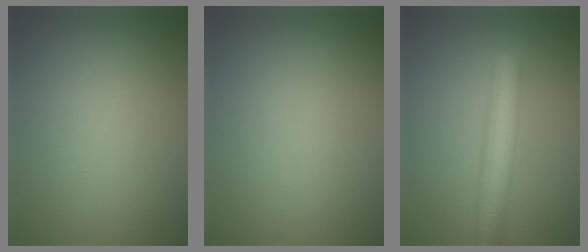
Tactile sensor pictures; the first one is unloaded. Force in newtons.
{"total": 0.0}
{"total": 5.5, "press": 5.5, "slide": 0.1}